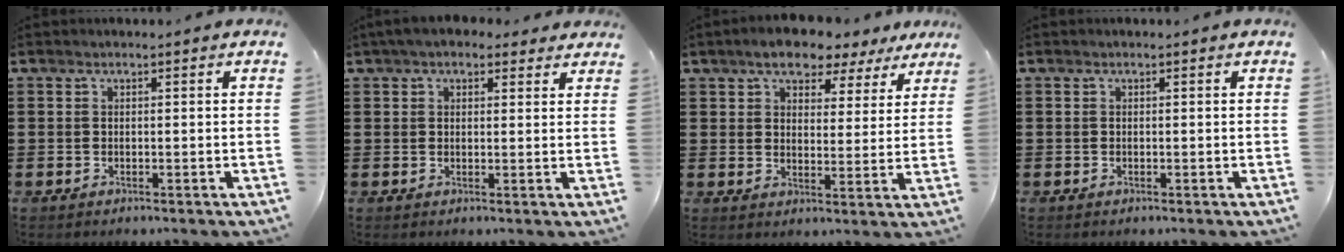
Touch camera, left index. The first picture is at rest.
{"total": 3.5, "force": [2.7, 1.6, 1.5], "torque": [-0.039, 0.003, 0.050]}
{"total": 6.3, "force": [5.3, 2.5, 2.1], "torque": [-0.051, -0.010, 0.094]}
{"total": 0.0}